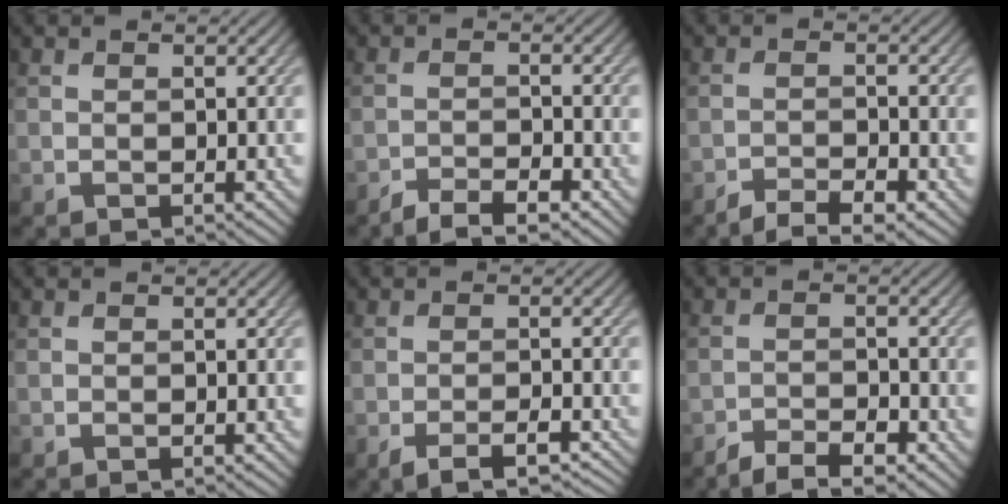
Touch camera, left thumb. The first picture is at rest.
{"total": 4.0, "force": [-3.2, 0.8, 2.2], "torque": [-0.041, 0.002, -0.057]}
{"total": 3.9, "force": [-3.1, 0.8, 2.3], "torque": [-0.042, 0.000, -0.053]}
{"total": 0.0}
{"total": 4.0, "force": [-2.7, 0.9, 2.8], "torque": [-0.047, 0.002, -0.042]}
{"total": 4.3, "force": [-3.4, 1.1, 2.4], "torque": [-0.044, 0.000, -0.059]}